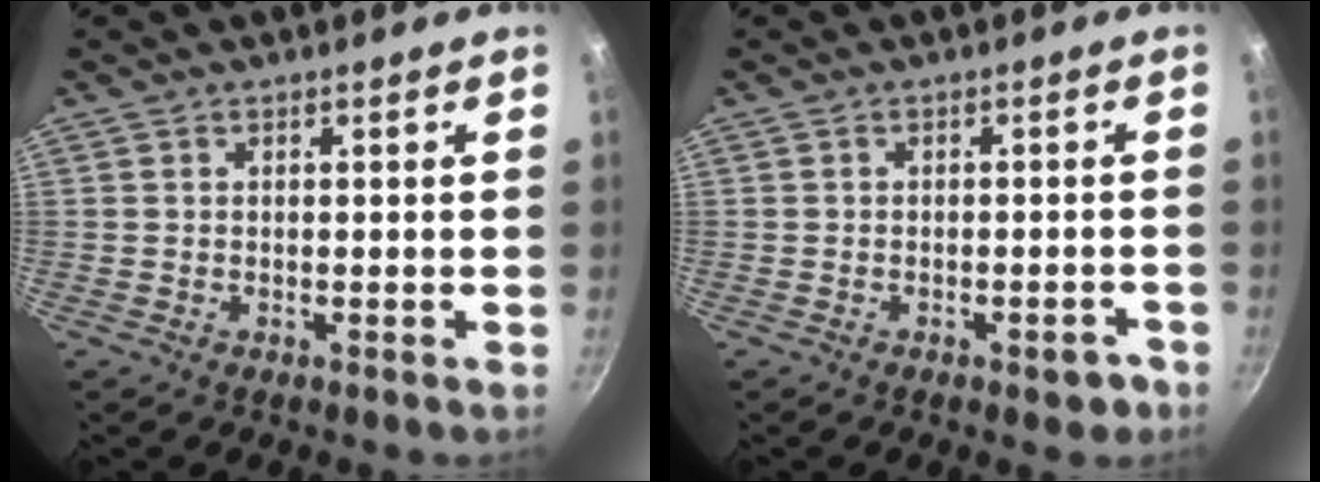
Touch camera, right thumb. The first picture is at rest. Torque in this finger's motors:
{"motor_torque": [0.23, -0.01, -0.11, 0.02, 0.08]}